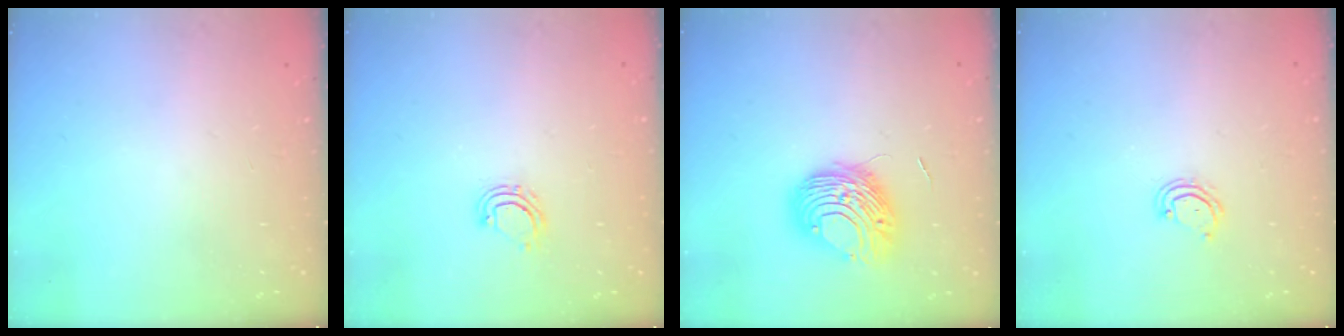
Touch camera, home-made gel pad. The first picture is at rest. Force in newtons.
{"total": 4.5, "press": 4.5, "slide": 0.2}
{"total": 9.8, "press": 9.7, "slide": 1.2}
{"total": 4.2, "press": 4.1, "slide": 0.4}